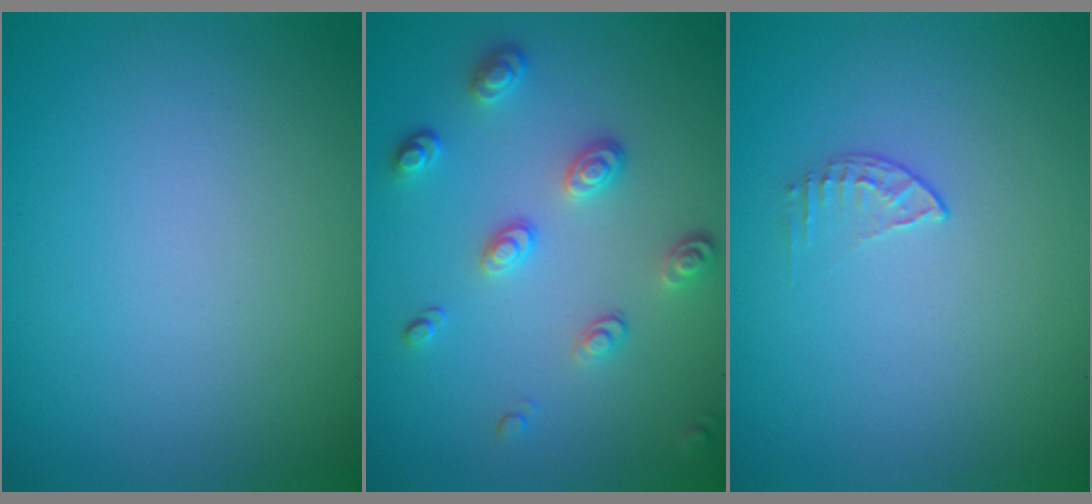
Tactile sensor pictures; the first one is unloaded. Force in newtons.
{"total": 3.2, "press": 2.6, "slide": 1.8}
{"total": 0.8, "press": 0.6, "slide": 0.6}